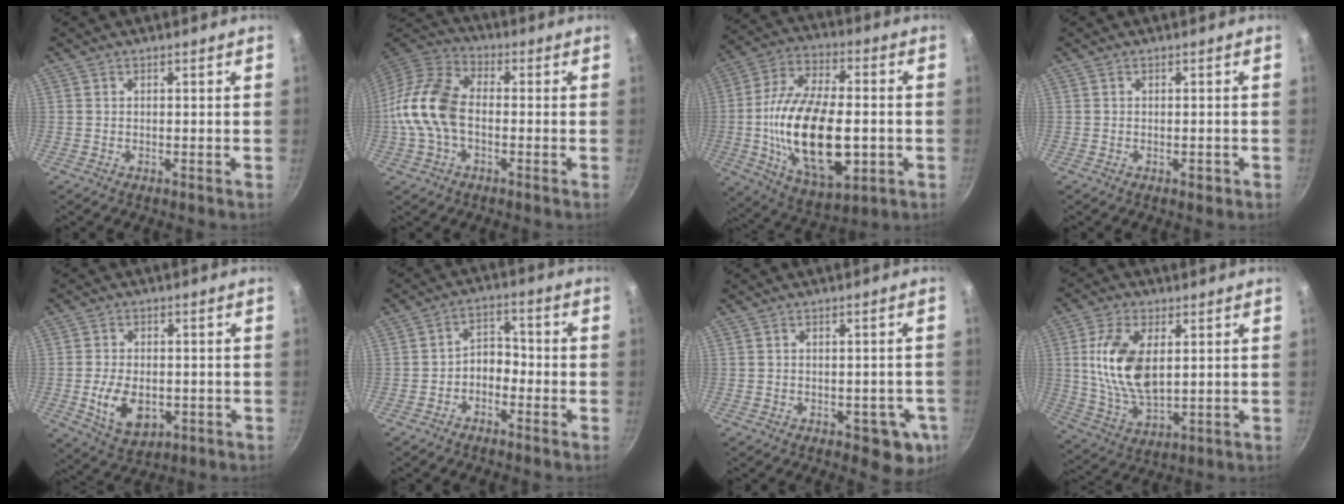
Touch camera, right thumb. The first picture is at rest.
{"total": 14.0, "force": [-1.8, 8.7, 10.8], "torque": [-0.199, 0.036, -0.053]}
{"total": 24.2, "force": [-3.2, 12.4, 20.5], "torque": [-0.365, 0.015, -0.048]}
{"total": 1.3, "force": [-0.6, 0.7, 1.0], "torque": [-0.012, 0.004, -0.007]}
{"total": 9.6, "force": [-1.9, 6.3, 7.0], "torque": [-0.112, 0.000, -0.021]}
{"total": 4.7, "force": [-2.1, 3.2, 2.6], "torque": [-0.017, 0.034, -0.042]}
{"total": 7.5, "force": [-2.3, 4.3, 5.8], "torque": [-0.030, 0.007, -0.025]}
{"total": 13.9, "force": [2.6, 7.4, 11.4], "torque": [-0.212, -0.013, 0.057]}